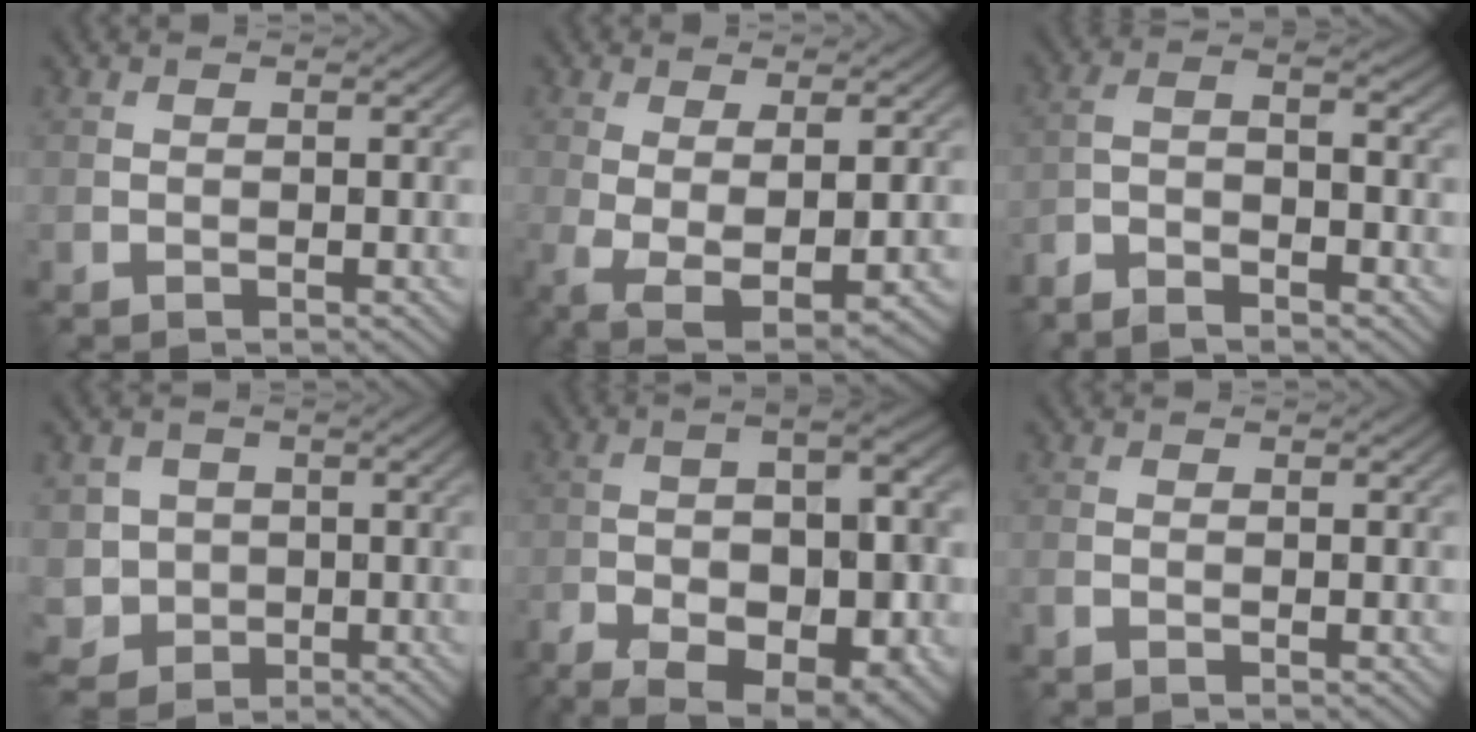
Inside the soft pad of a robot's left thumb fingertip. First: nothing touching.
{"total": 6.0, "force": [-0.9, 2.2, 5.5], "torque": [-0.123, -0.019, -0.007]}
{"total": 5.2, "force": [-4.0, 0.8, 3.3], "torque": [-0.065, -0.002, -0.081]}
{"total": 4.7, "force": [-0.1, 4.6, 1.2], "torque": [-0.040, -0.013, -0.011]}
{"total": 16.6, "force": [-7.9, 6.4, 13.1], "torque": [-0.216, -0.019, -0.110]}
{"total": 1.0, "force": [-0.5, 0.1, 0.8], "torque": [-0.018, 0.001, -0.013]}